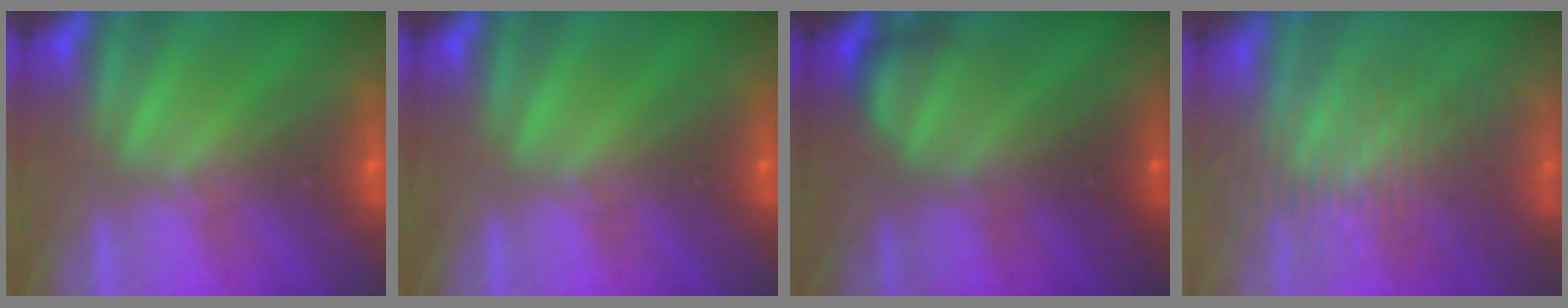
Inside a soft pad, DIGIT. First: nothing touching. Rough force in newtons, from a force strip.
{"total": 0.0}
{"total": 2.3}
{"total": 3.3}